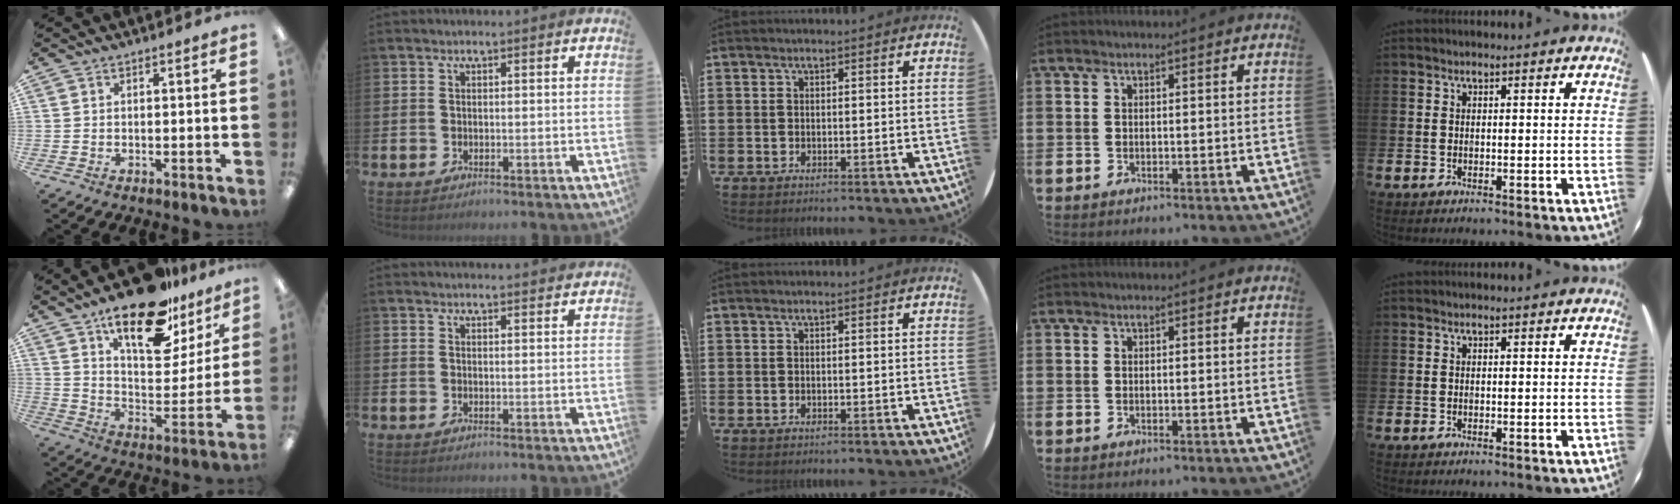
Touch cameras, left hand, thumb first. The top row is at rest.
{"thumb": {"total": 22.0, "force": [15.5, 9.0, 12.7], "torque": [-0.197, -0.091, 0.261]}, "index": {"total": 1.6, "force": [1.6, 0.0, 0.0], "torque": [0.009, -0.011, 0.026]}}